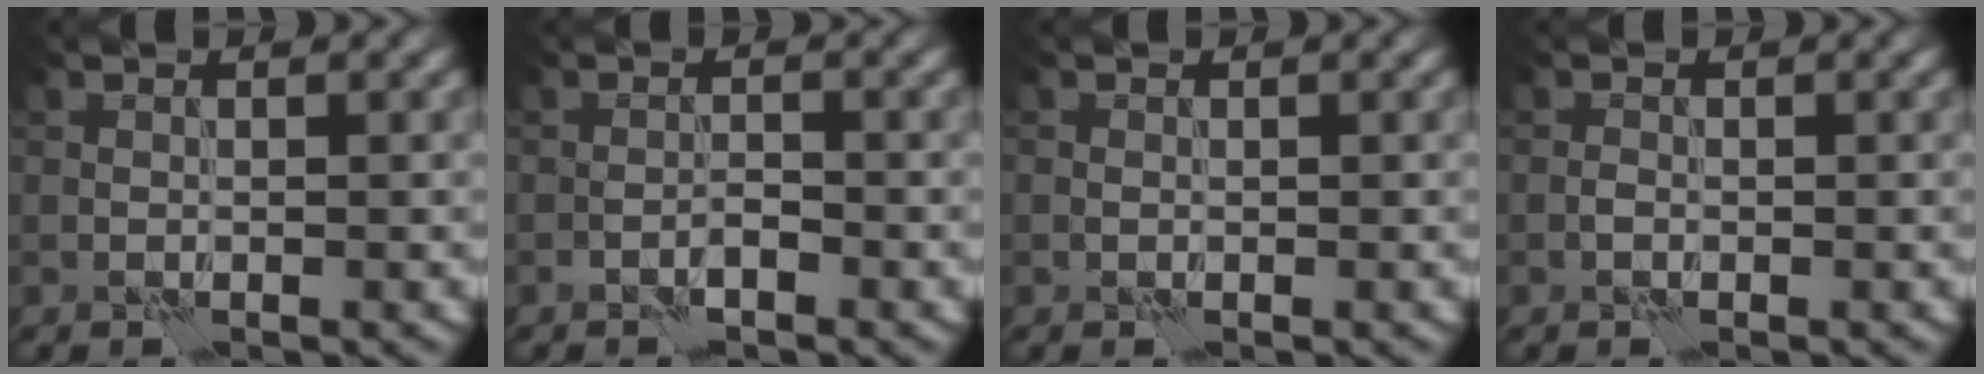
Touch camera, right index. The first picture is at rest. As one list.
[{"total": 0.7, "force": [-0.4, 0.0, 0.5], "torque": [-0.008, 0.005, -0.010]}, {"total": 0.0}, {"total": 0.6, "force": [-0.4, 0.3, 0.4], "torque": [-0.010, 0.005, -0.009]}]